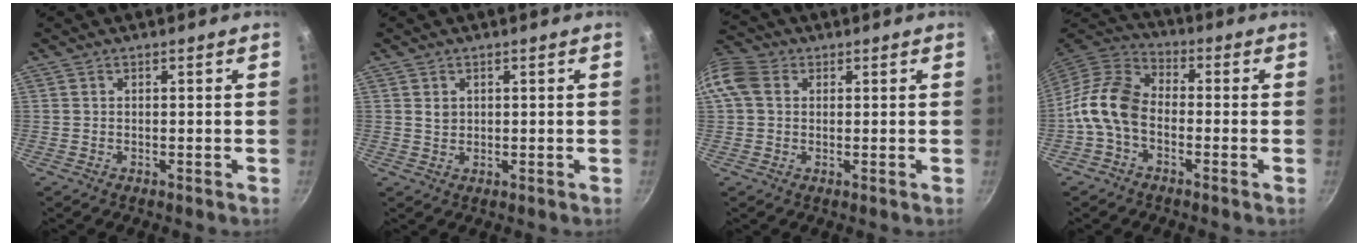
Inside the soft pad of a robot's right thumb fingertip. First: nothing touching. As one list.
[{"total": 1.7, "force": [0.6, 1.4, 0.8], "torque": [-0.010, 0.000, 0.011]}, {"total": 10.0, "force": [2.2, 7.8, 5.8], "torque": [-0.126, 0.019, 0.028]}, {"total": 11.0, "force": [-2.8, 7.3, 7.7], "torque": [-0.137, 0.040, -0.077]}]